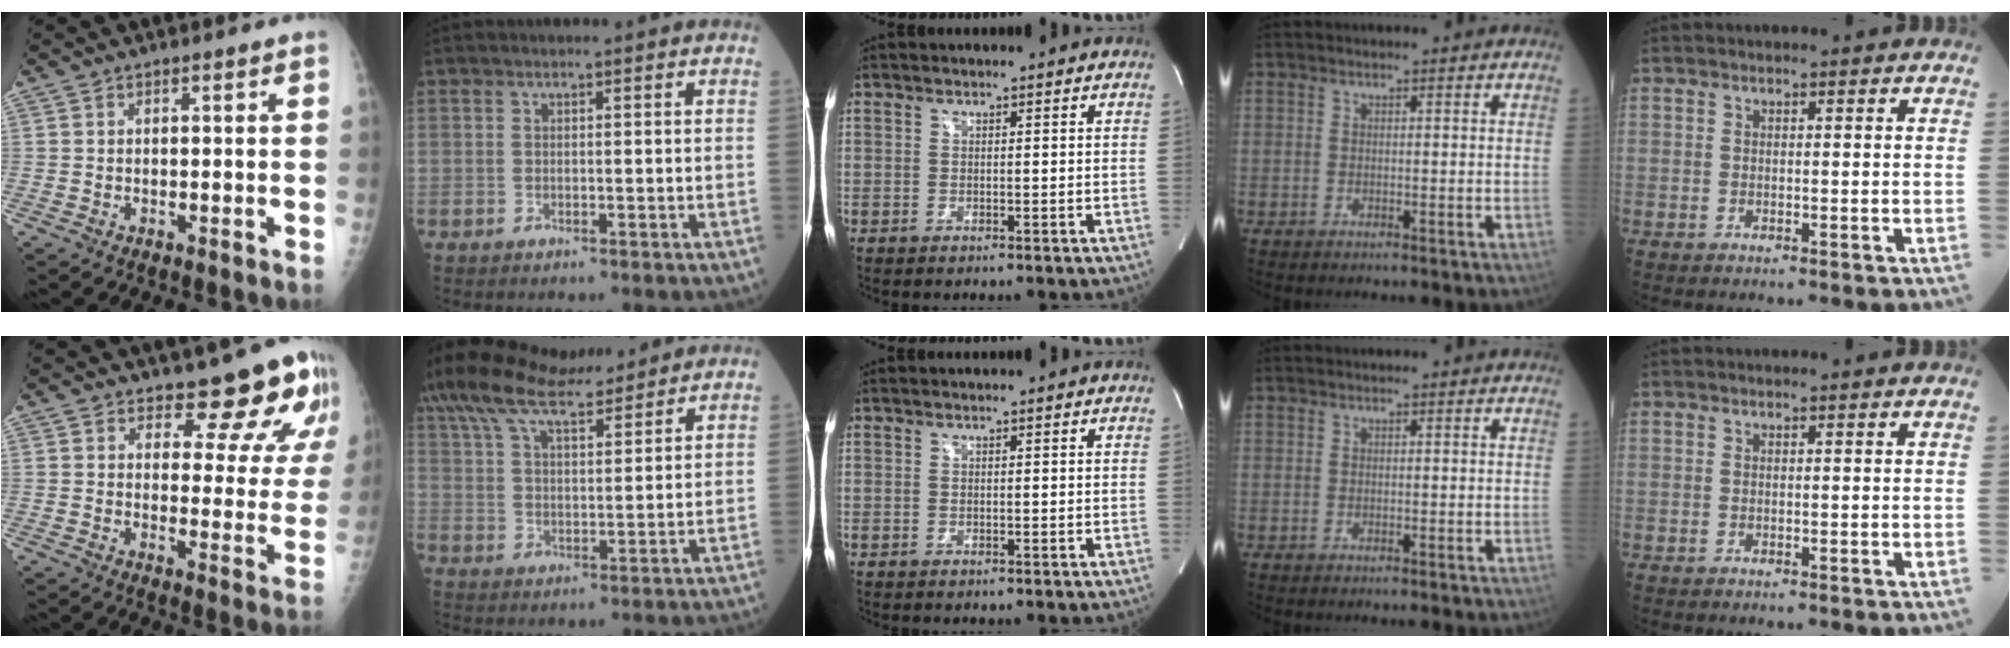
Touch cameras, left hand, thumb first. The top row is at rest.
{"thumb": {"total": 12.2, "force": [10.0, 4.8, 5.0], "torque": [-0.018, -0.071, 0.106]}, "index": {"total": 15.4, "force": [13.5, 2.8, 6.9], "torque": [-0.145, 0.041, 0.239]}}